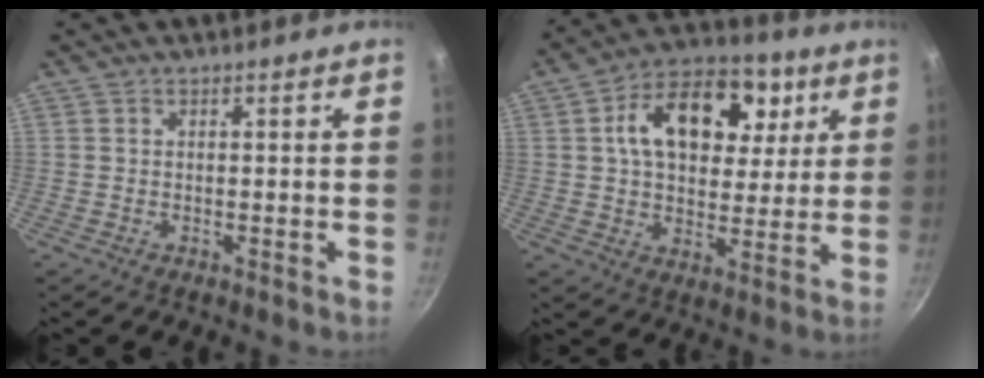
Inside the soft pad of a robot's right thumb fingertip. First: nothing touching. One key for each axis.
{"total": 18.5, "fx": 5.8, "fy": 11.9, "fz": 13.0, "tx": -0.168, "ty": 0.009, "tz": 0.086}